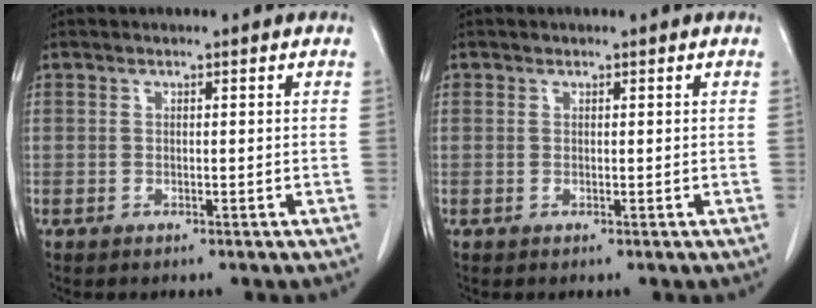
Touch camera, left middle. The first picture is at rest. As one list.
[{"total": 0.0}]